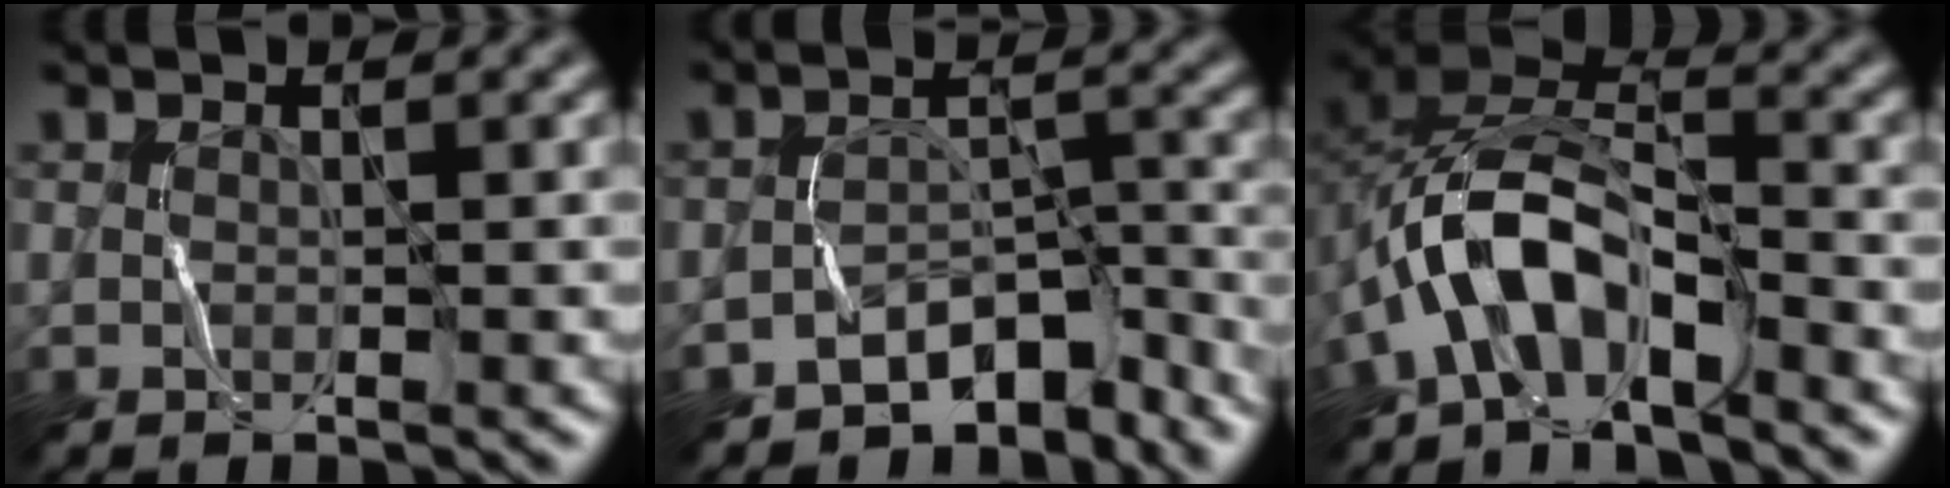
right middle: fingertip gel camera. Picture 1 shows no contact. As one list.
[{"total": 5.9, "force": [-5.1, 2.6, 1.5], "torque": [-0.003, 0.000, -0.081]}, {"total": 7.1, "force": [-3.8, 3.3, 5.0], "torque": [-0.091, 0.019, -0.078]}]